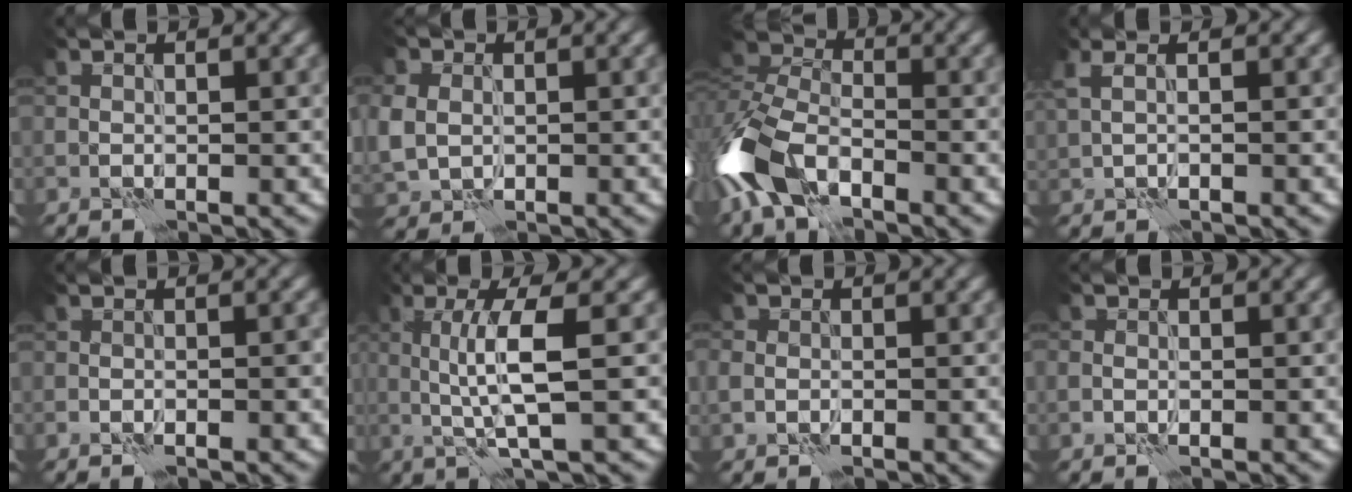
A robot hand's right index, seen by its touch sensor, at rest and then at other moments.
{"total": 4.1, "force": [0.1, 3.4, 2.2], "torque": [-0.064, 0.000, 0.010]}
{"total": 8.7, "force": [-4.6, 4.5, 5.8], "torque": [-0.134, -0.001, -0.106]}
{"total": 2.3, "force": [1.0, 1.1, 1.8], "torque": [-0.034, 0.008, 0.012]}
{"total": 0.9, "force": [-0.6, 0.3, 0.6], "torque": [-0.009, 0.004, -0.010]}
{"total": 4.5, "force": [0.2, 0.6, 4.5], "torque": [-0.087, 0.002, 0.007]}
{"total": 1.4, "force": [-0.4, 1.2, 0.6], "torque": [-0.009, -0.003, -0.009]}
{"total": 0.8, "force": [-0.2, 0.6, 0.4], "torque": [-0.007, 0.001, -0.007]}